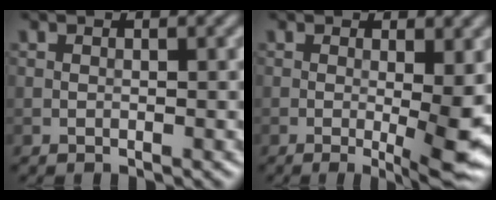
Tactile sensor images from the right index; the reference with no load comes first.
{"total": 6.0, "force": [-0.5, 1.0, 5.9], "torque": [-0.085, -0.015, -0.004]}